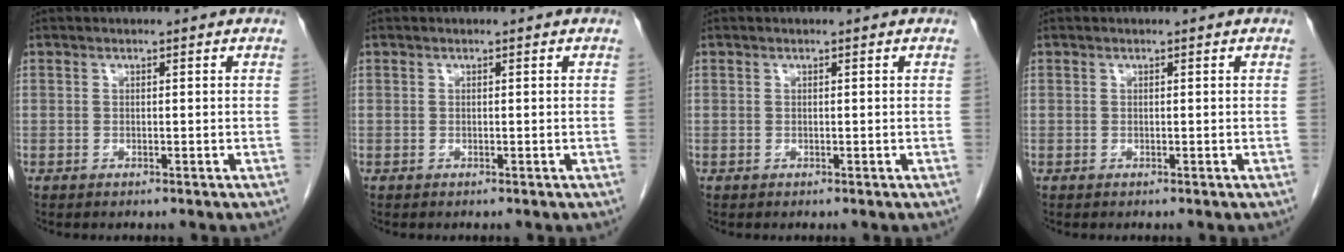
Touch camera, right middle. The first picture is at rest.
{"total": 0.0}
{"total": 0.0}
{"total": 0.0}